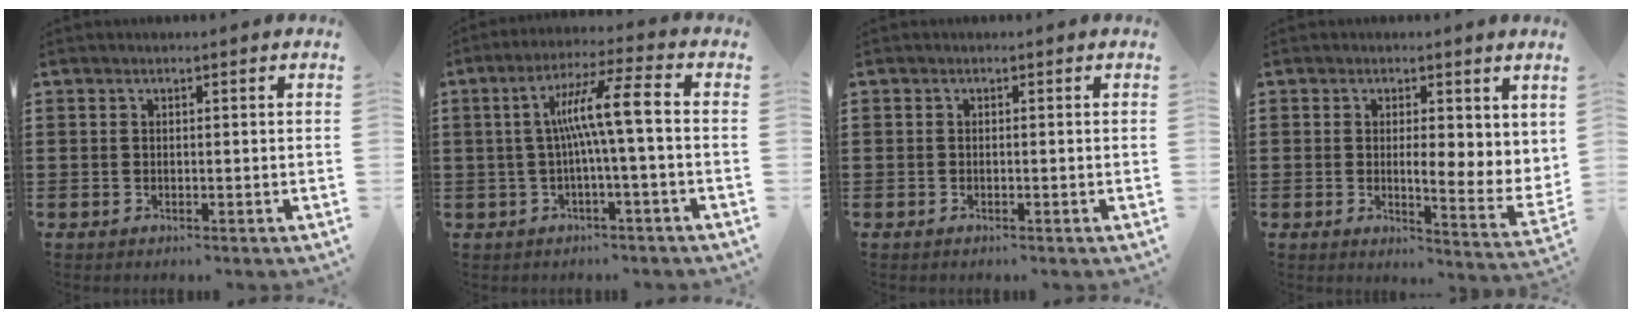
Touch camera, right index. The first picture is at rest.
{"total": 9.1, "force": [-0.1, 0.5, 9.1], "torque": [-0.169, 0.008, -0.009]}
{"total": 0.0}
{"total": 3.5, "force": [1.4, 1.4, 2.9], "torque": [-0.047, -0.012, 0.019]}